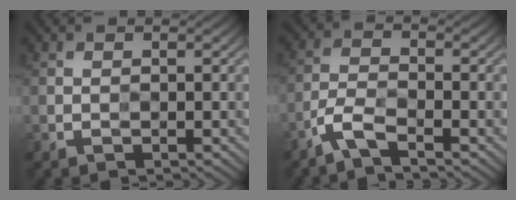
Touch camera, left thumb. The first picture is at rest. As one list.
[{"total": 3.8, "force": [-2.7, 0.7, 2.5], "torque": [-0.056, 0.001, -0.070]}]